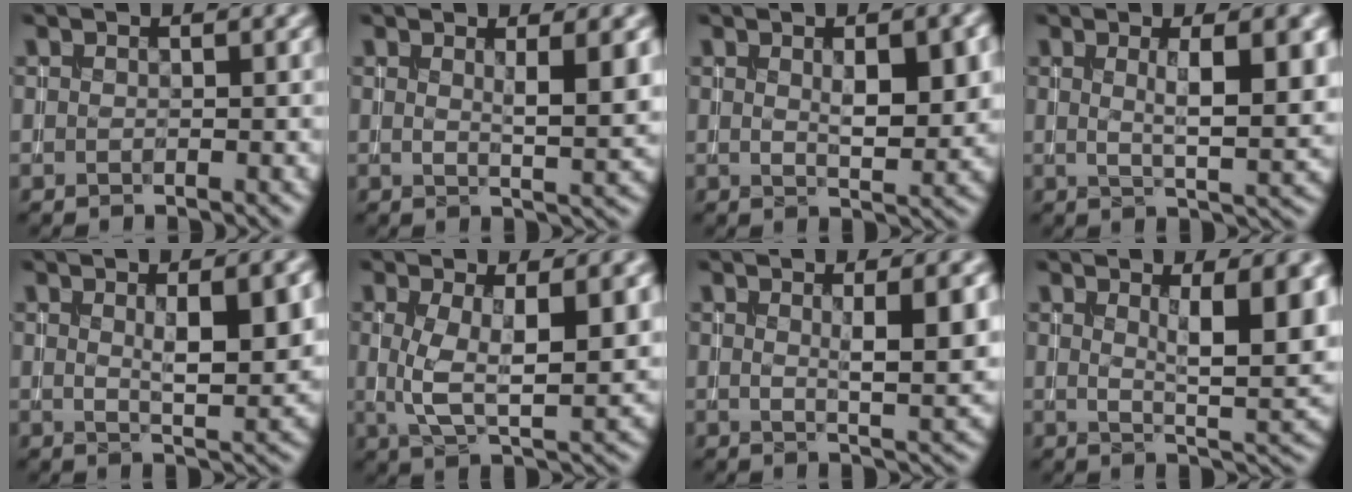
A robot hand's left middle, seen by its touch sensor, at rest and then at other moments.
{"total": 3.2, "force": [1.0, 0.7, 3.0], "torque": [-0.037, -0.006, 0.016]}
{"total": 4.2, "force": [0.9, 1.5, 3.9], "torque": [-0.059, -0.001, 0.018]}
{"total": 5.8, "force": [1.3, 1.5, 5.5], "torque": [-0.070, -0.001, 0.022]}
{"total": 5.1, "force": [1.1, 1.2, 4.8], "torque": [-0.069, 0.001, 0.021]}
{"total": 6.2, "force": [0.8, 2.1, 5.8], "torque": [-0.113, -0.007, 0.016]}
{"total": 4.2, "force": [0.9, 0.9, 4.0], "torque": [-0.052, -0.004, 0.014]}
{"total": 6.3, "force": [1.8, 1.7, 5.7], "torque": [-0.074, -0.012, 0.033]}